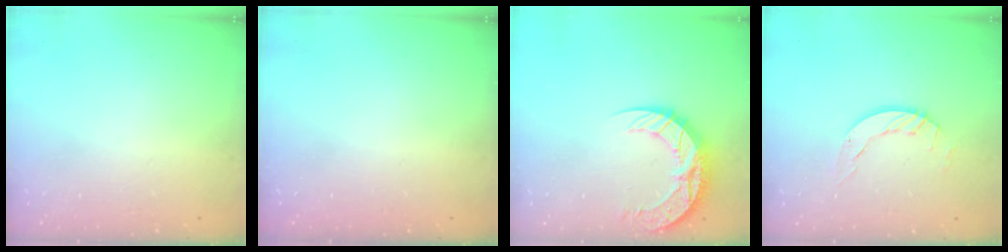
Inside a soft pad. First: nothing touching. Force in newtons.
{"total": 0.0}
{"total": 11.6, "press": 11.6, "slide": 0.9}
{"total": 5.9, "press": 5.9, "slide": 0.4}